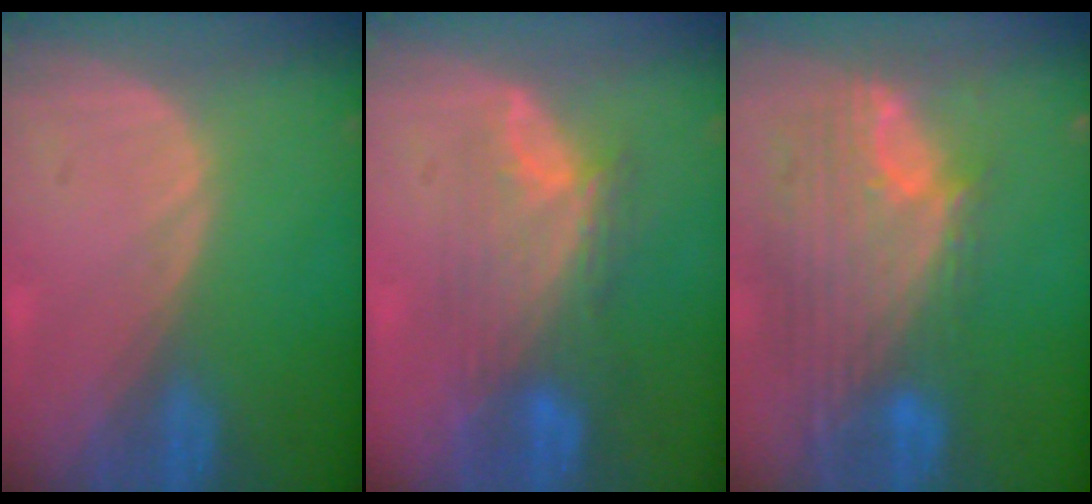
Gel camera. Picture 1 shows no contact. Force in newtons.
{"total": 7.8, "press": 7.4, "slide": 2.4}
{"total": 12.0, "press": 10.1, "slide": 6.4}